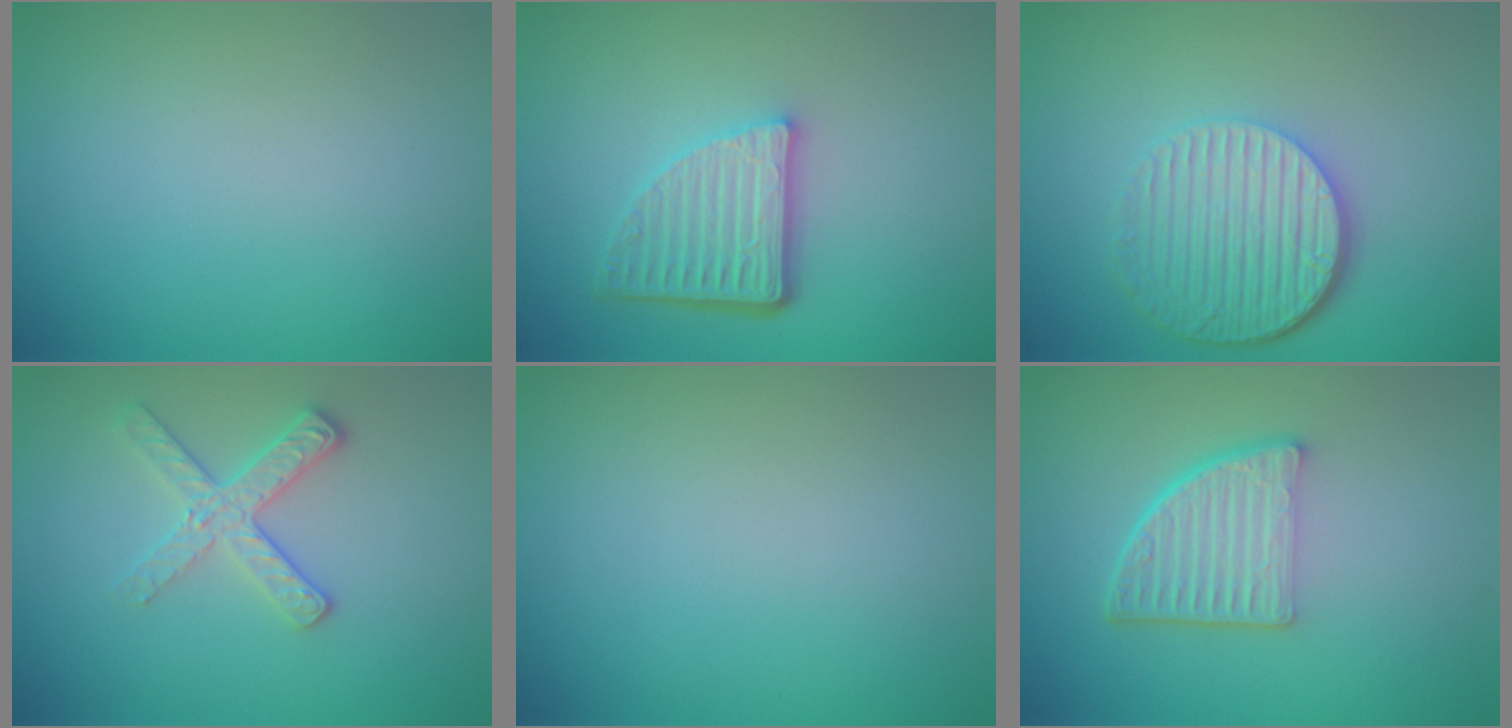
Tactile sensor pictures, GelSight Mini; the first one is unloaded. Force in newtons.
{"total": 4.9, "press": 3.6, "slide": 3.4}
{"total": 5.9, "press": 4.3, "slide": 4.1}
{"total": 2.7, "press": 2.5, "slide": 1.1}
{"total": 0.0}
{"total": 5.0, "press": 3.4, "slide": 3.6}